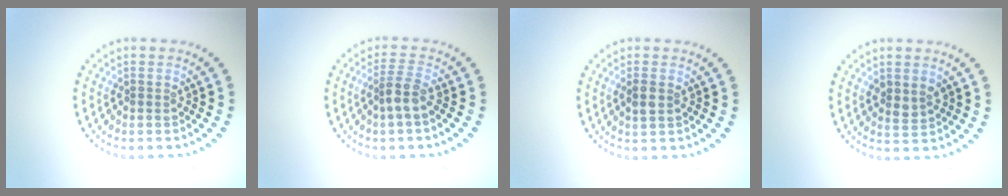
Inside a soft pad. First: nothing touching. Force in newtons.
{"total": 2.2, "press": 1.7, "slide": 1.5}
{"total": 1.5, "press": 1.4, "slide": 0.1}
{"total": 1.6, "press": 1.6, "slide": 0.5}